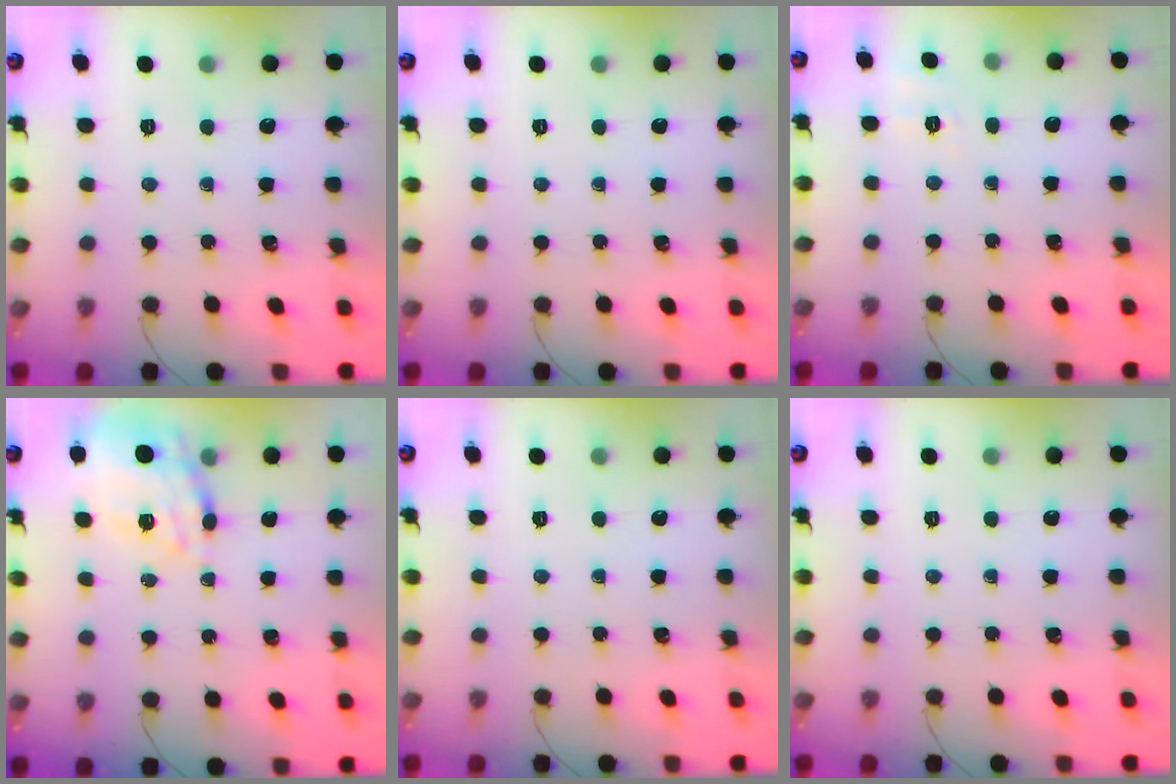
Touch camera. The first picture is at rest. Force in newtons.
{"total": 0.0}
{"total": 1.9, "press": 0.6, "slide": 1.8}
{"total": 18.5, "press": 18.2, "slide": 3.7}
{"total": 0.0}
{"total": 0.0}